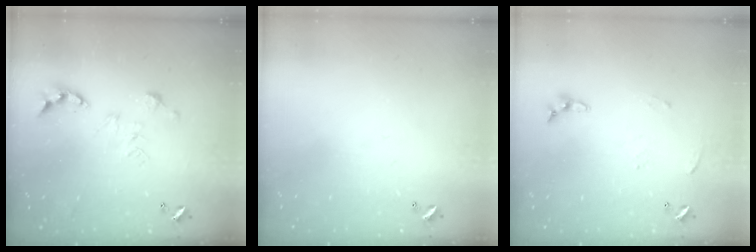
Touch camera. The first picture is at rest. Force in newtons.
{"total": 0.0}
{"total": 4.3, "press": 4.3, "slide": 0.5}